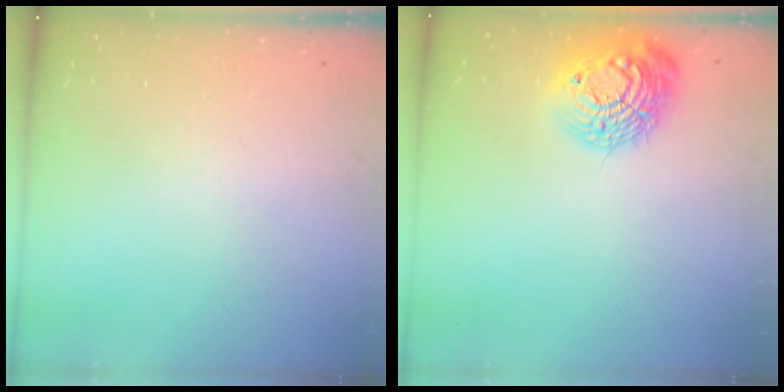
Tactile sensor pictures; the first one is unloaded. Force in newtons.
{"total": 16.8, "press": 16.7, "slide": 1.5}